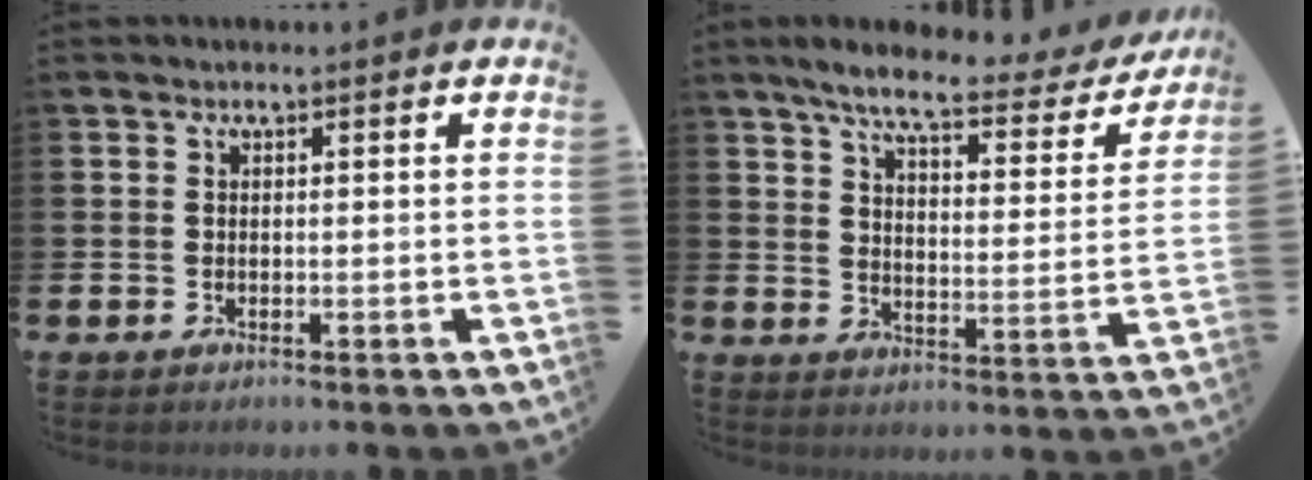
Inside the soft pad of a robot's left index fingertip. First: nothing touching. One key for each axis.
{"total": 7.0, "fx": 5.8, "fy": 1.3, "fz": 3.7, "tx": -0.083, "ty": -0.039, "tz": 0.089}